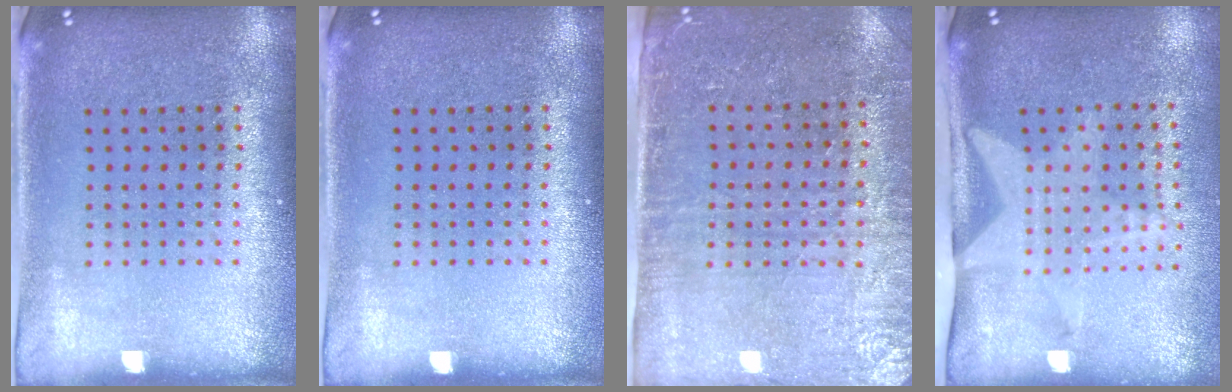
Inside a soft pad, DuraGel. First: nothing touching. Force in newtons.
{"total": 0.0}
{"total": 3.0, "press": 2.7, "slide": 1.3}
{"total": 2.0, "press": 1.5, "slide": 1.3}